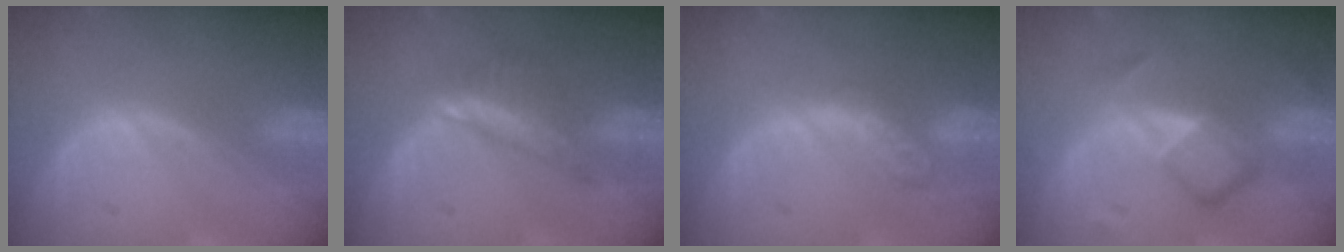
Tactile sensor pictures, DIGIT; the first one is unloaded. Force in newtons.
{"total": 6.1, "press": 5.4, "slide": 2.9}
{"total": 5.2, "press": 5.1, "slide": 0.8}
{"total": 6.9, "press": 5.9, "slide": 3.6}